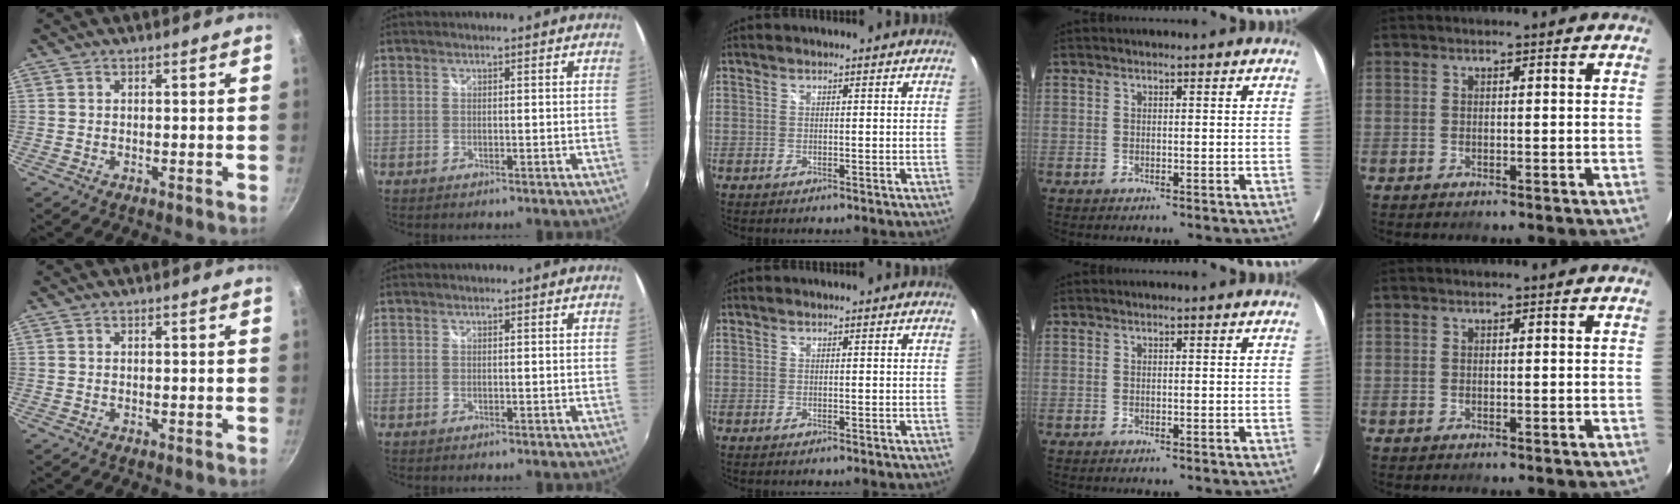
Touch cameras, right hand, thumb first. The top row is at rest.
{}